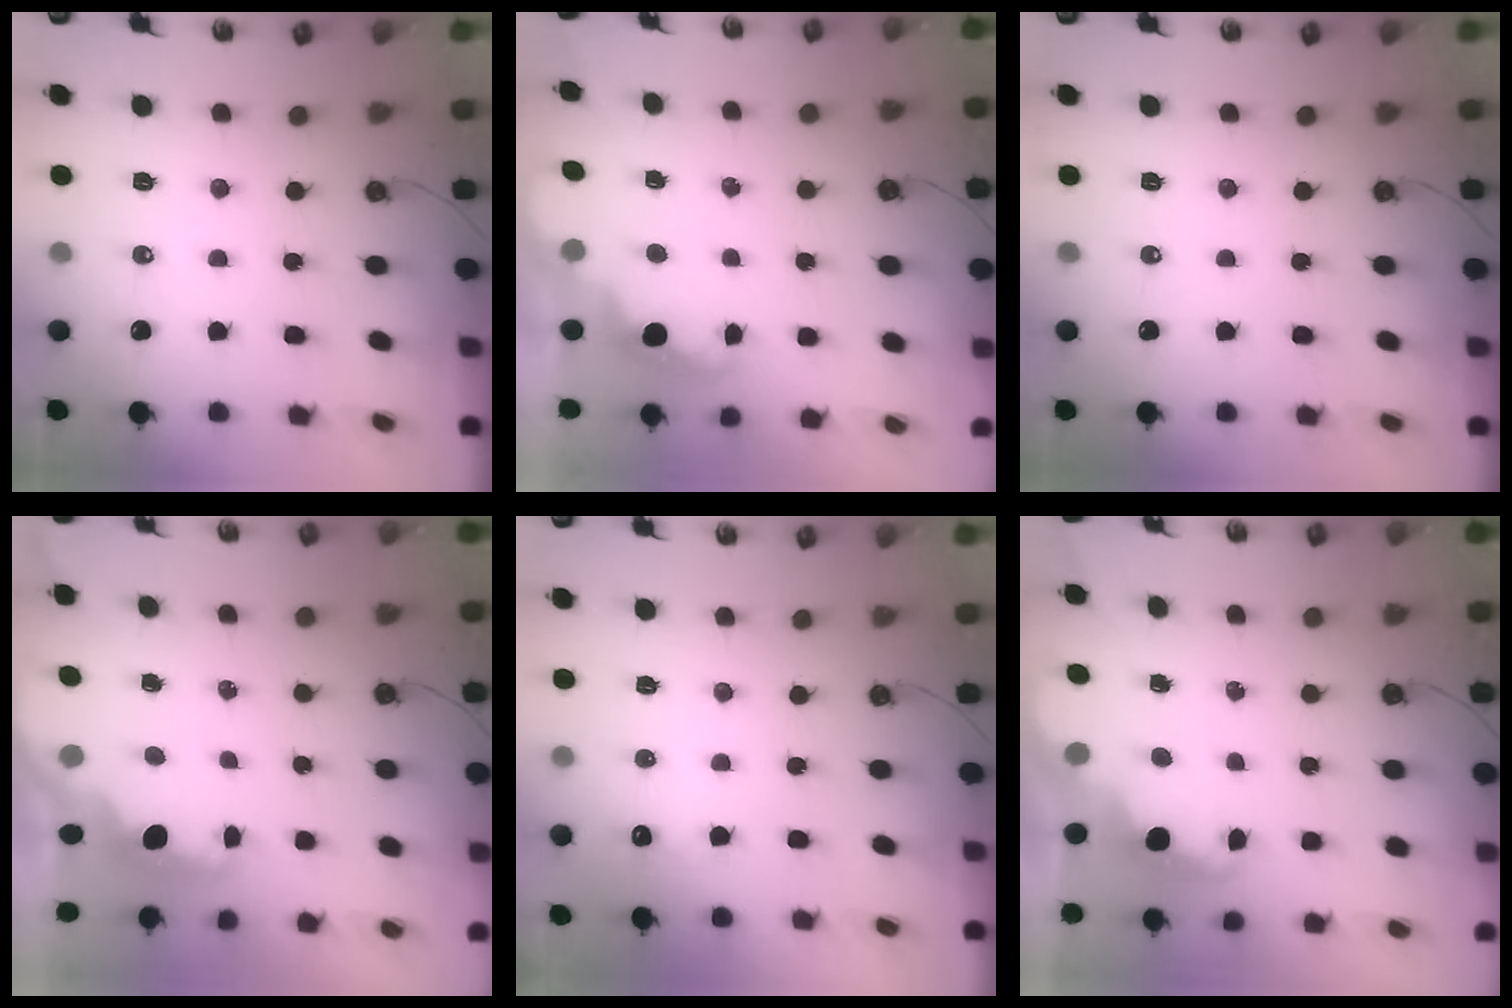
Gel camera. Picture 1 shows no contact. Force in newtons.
{"total": 2.3, "press": 2.2, "slide": 0.6}
{"total": 0.0}
{"total": 1.6, "press": 1.4, "slide": 0.7}
{"total": 2.9, "press": 2.7, "slide": 1.0}
{"total": 2.3, "press": 2.2, "slide": 0.5}